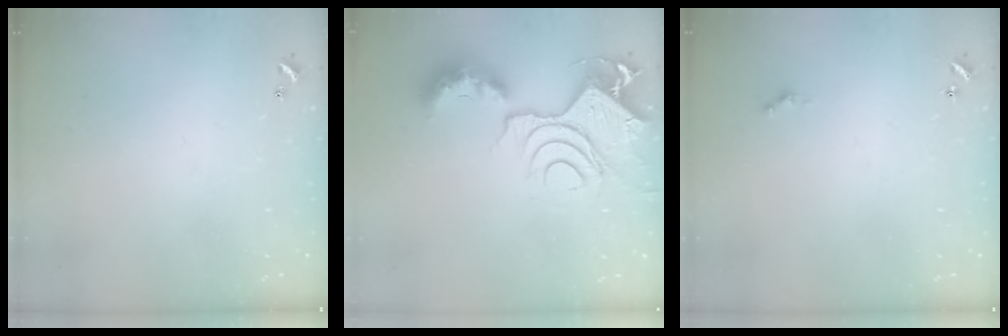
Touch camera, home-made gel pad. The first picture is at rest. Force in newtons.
{"total": 15.5, "press": 15.4, "slide": 1.8}
{"total": 0.0}